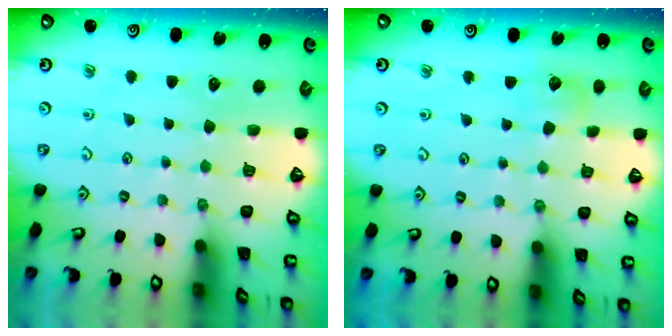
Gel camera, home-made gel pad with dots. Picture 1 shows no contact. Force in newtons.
{"total": 5.2, "press": 5.2, "slide": 0.3}